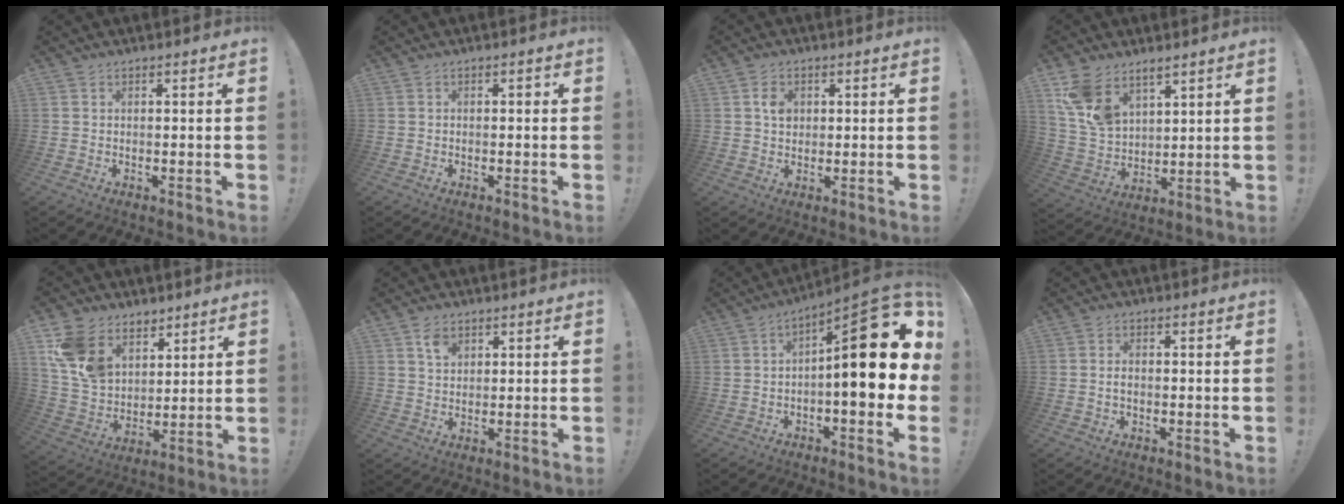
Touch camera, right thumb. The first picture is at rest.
{"total": 0.8, "force": [-0.6, 0.3, 0.3], "torque": [-0.006, 0.003, -0.010]}
{"total": 4.5, "force": [1.1, 3.5, 2.5], "torque": [-0.036, 0.002, 0.019]}
{"total": 11.0, "force": [7.8, 6.2, 4.7], "torque": [-0.103, -0.039, 0.159]}
{"total": 15.0, "force": [8.9, 10.4, 6.2], "torque": [-0.123, -0.045, 0.181]}
{"total": 4.3, "force": [2.5, 2.8, 2.2], "torque": [-0.034, -0.007, 0.044]}
{"total": 20.2, "force": [2.3, 6.2, 19.1], "torque": [-0.254, -0.016, 0.035]}
{"total": 1.7, "force": [-0.3, 1.0, 1.4], "torque": [-0.026, 0.007, -0.005]}